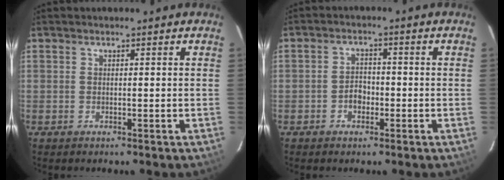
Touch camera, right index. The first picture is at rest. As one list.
[{"total": 3.0, "force": [-1.3, 2.3, 1.5], "torque": [-0.030, 0.009, -0.020]}]